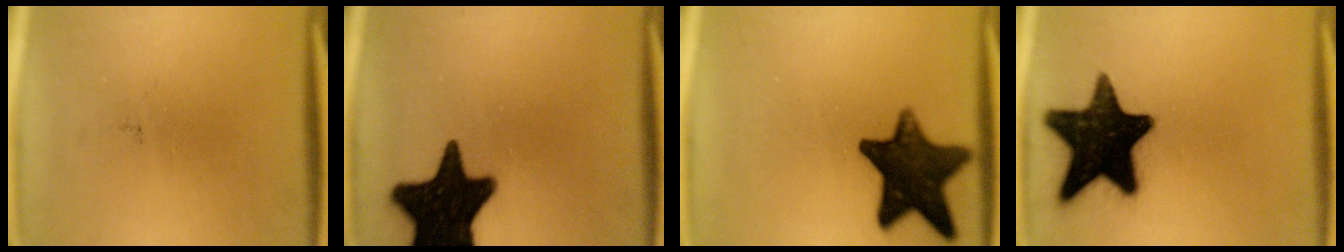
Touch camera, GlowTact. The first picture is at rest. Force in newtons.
{"total": 18.6}
{"total": 14.5}
{"total": 19.2}